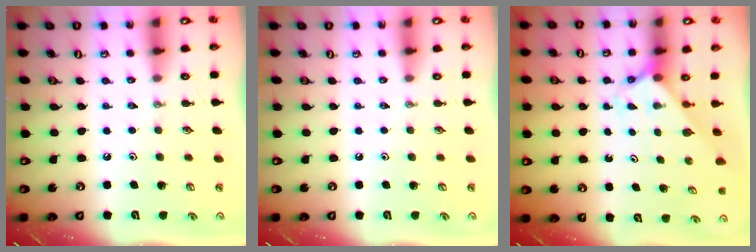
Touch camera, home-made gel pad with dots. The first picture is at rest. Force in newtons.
{"total": 0.0}
{"total": 2.1, "press": 2.1, "slide": 0.1}